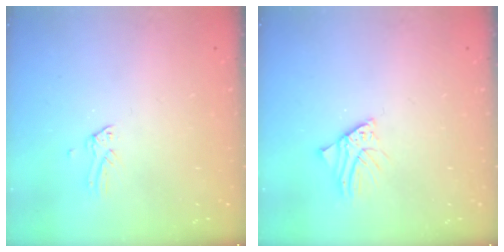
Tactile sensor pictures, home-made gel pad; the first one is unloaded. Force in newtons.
{"total": 2.6, "press": 2.6, "slide": 0.3}